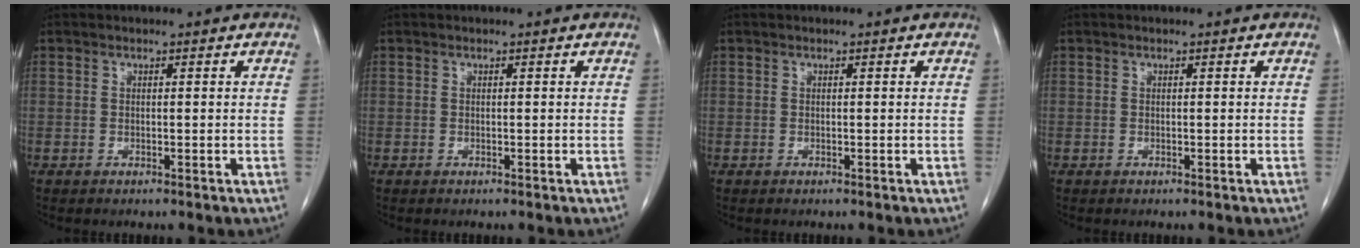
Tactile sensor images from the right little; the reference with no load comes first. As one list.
[{"total": 0.0}, {"total": 0.0}, {"total": 0.0}]